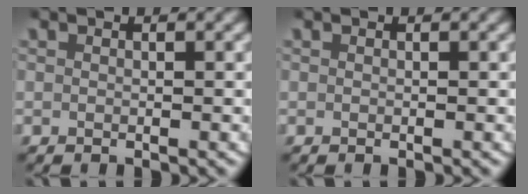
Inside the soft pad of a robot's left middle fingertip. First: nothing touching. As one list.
[{"total": 0.0}]